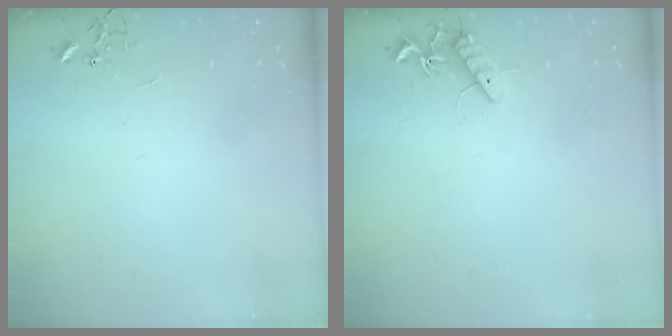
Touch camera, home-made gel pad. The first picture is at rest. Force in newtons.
{"total": 10.7, "press": 10.7, "slide": 0.3}